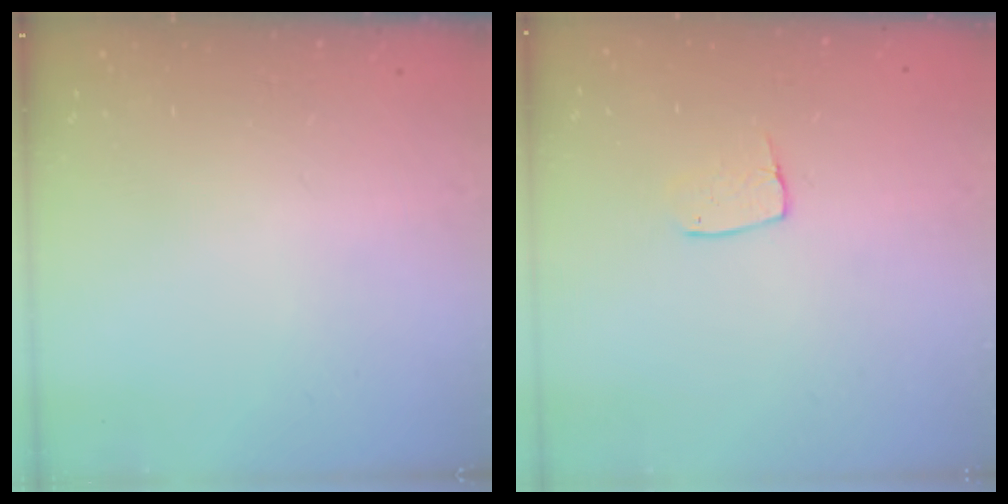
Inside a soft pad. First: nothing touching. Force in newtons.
{"total": 6.5, "press": 6.5, "slide": 0.4}